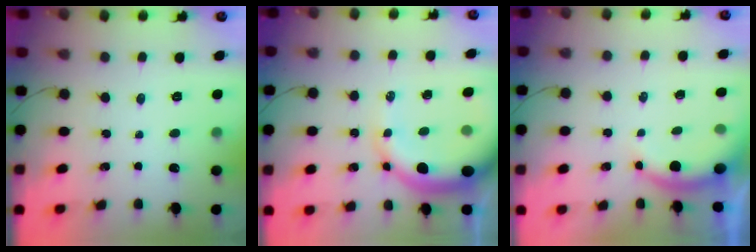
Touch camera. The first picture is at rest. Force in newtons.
{"total": 13.7, "press": 13.3, "slide": 3.3}
{"total": 5.5, "press": 5.4, "slide": 0.9}